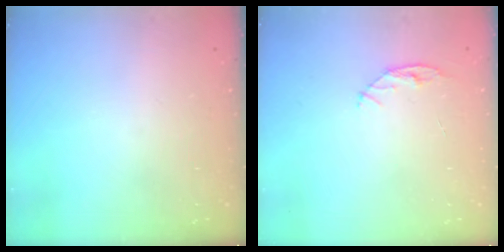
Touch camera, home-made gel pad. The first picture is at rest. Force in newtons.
{"total": 4.8, "press": 4.8, "slide": 0.5}